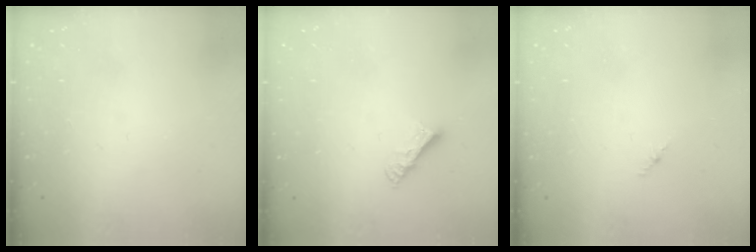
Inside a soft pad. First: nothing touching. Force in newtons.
{"total": 4.9, "press": 4.8, "slide": 0.4}
{"total": 1.2, "press": 1.1, "slide": 0.6}